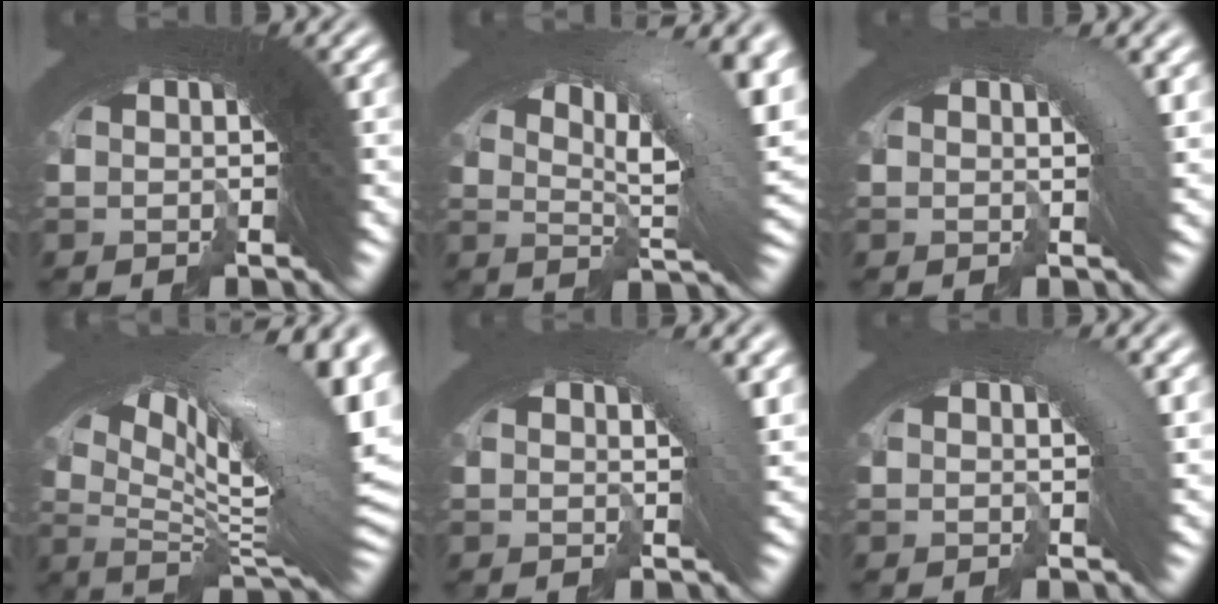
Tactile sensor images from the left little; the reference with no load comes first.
{"total": 10.8, "force": [2.0, 4.4, 9.7], "torque": [-0.131, 0.015, 0.016]}
{"total": 2.6, "force": [0.5, 0.6, 2.5], "torque": [-0.028, 0.007, 0.000]}
{"total": 14.7, "force": [1.1, 6.6, 13.1], "torque": [-0.170, 0.009, 0.004]}
{"total": 3.2, "force": [0.7, 0.9, 3.0], "torque": [-0.033, 0.008, 0.002]}
{"total": 2.0, "force": [0.3, 0.4, 1.9], "torque": [-0.022, 0.006, -0.001]}